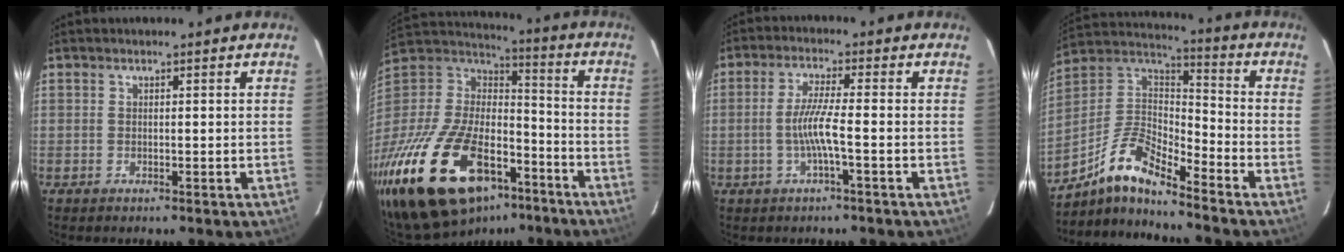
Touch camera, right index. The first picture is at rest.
{"total": 33.4, "force": [-20.2, 16.5, 20.9], "torque": [-0.431, -0.021, -0.324]}
{"total": 5.4, "force": [-1.7, -0.5, 5.1], "torque": [-0.105, -0.002, -0.030]}
{"total": 12.3, "force": [-9.5, 2.7, 7.4], "torque": [-0.166, 0.017, -0.198]}